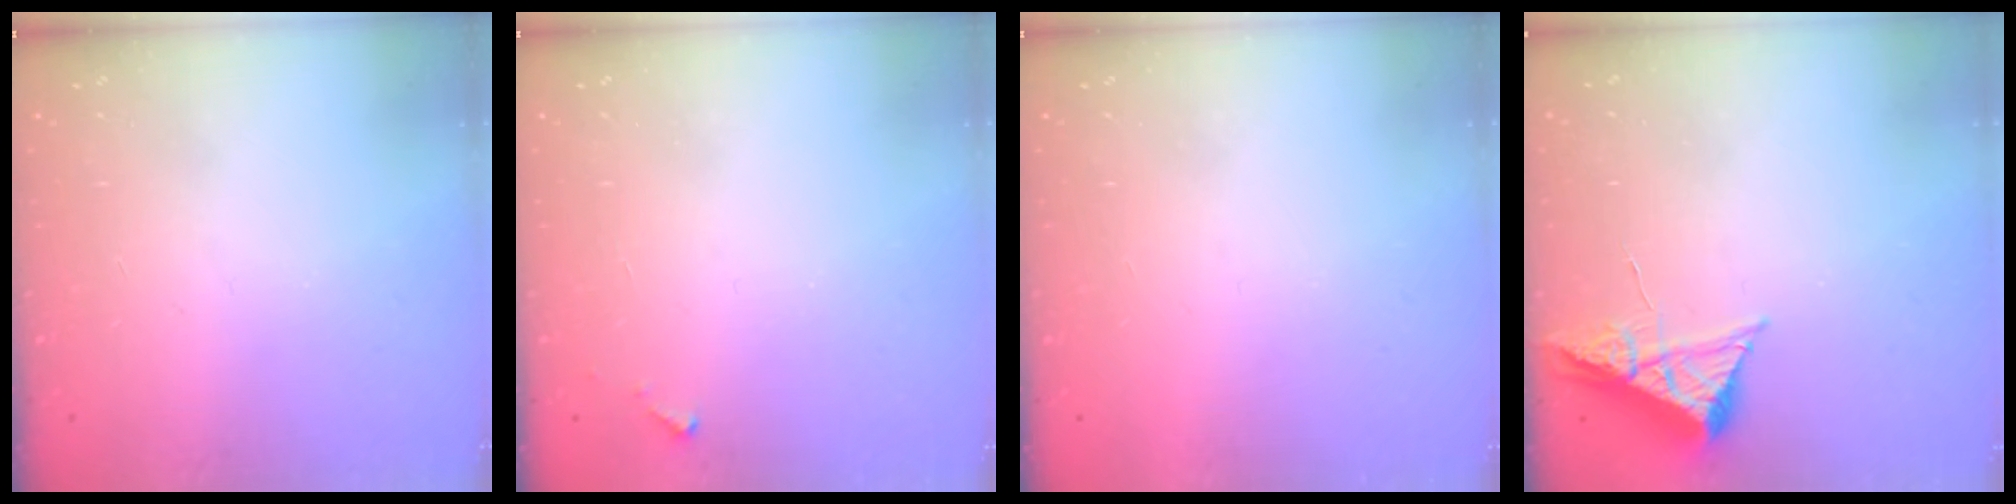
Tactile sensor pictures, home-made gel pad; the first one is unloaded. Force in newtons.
{"total": 2.8, "press": 2.8, "slide": 0.1}
{"total": 1.6, "press": 1.6, "slide": 0.1}
{"total": 7.9, "press": 7.9, "slide": 0.8}